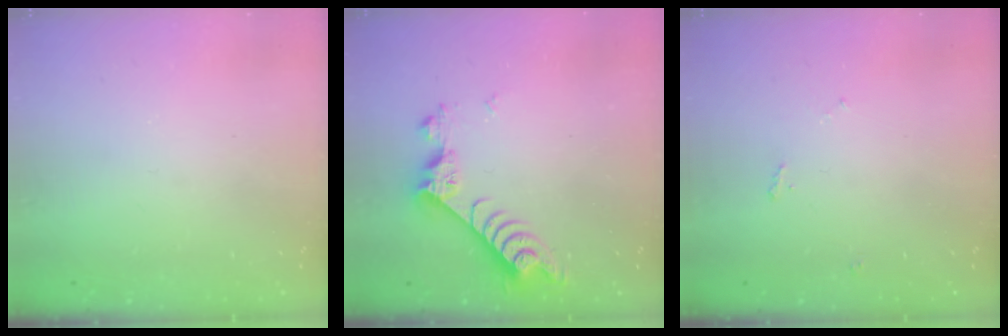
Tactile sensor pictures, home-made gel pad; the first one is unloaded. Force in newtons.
{"total": 7.0, "press": 7.0, "slide": 0.5}
{"total": 4.7, "press": 4.7, "slide": 0.6}